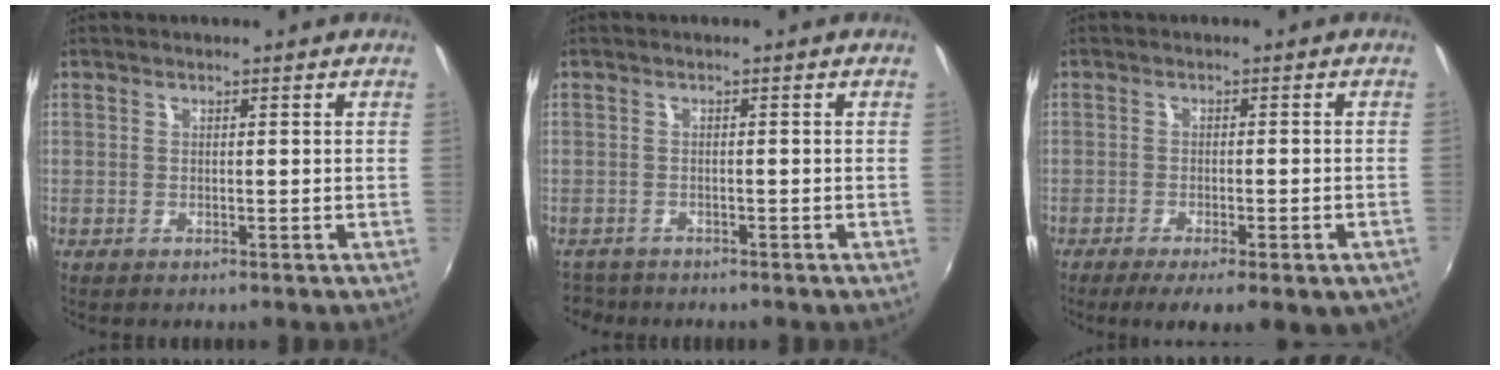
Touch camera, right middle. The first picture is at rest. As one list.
[{"total": 3.2, "force": [-2.8, 1.4, 0.3], "torque": [-0.019, -0.010, -0.053]}, {"total": 10.4, "force": [-6.8, 2.6, 7.5], "torque": [-0.133, -0.039, -0.091]}]